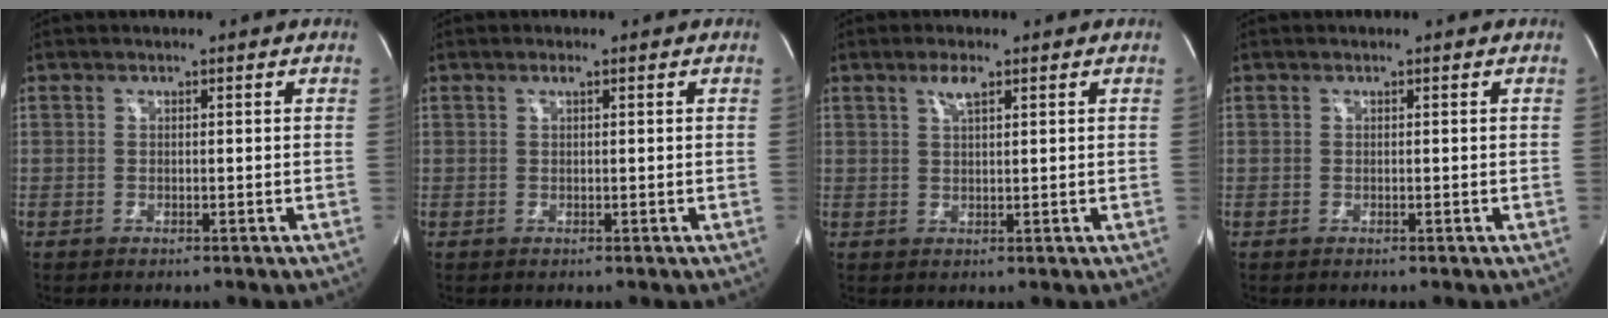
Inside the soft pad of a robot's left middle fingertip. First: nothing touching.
{"total": 0.6, "force": [0.3, 0.0, 0.5], "torque": [-0.009, 0.002, 0.006]}
{"total": 2.4, "force": [1.4, 0.4, 1.9], "torque": [-0.040, 0.002, 0.028]}
{"total": 0.0}